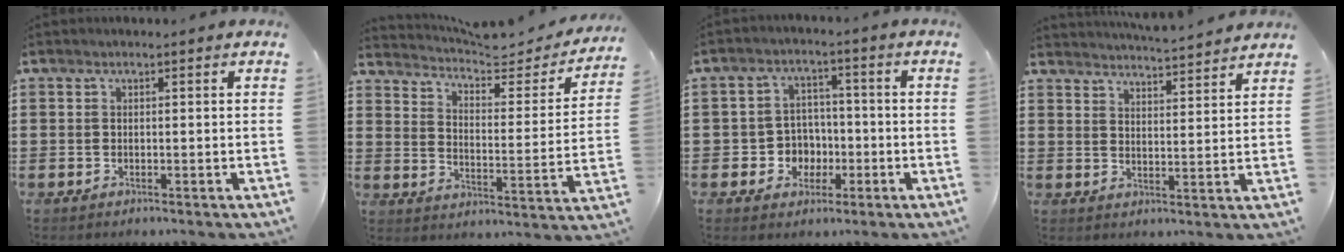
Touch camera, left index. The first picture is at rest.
{"total": 4.7, "force": [4.2, 1.1, 1.8], "torque": [-0.052, -0.029, 0.063]}
{"total": 4.9, "force": [-1.2, 4.5, 1.4], "torque": [-0.040, 0.012, -0.023]}
{"total": 4.3, "force": [4.2, -0.6, 0.3], "torque": [-0.022, -0.026, 0.074]}